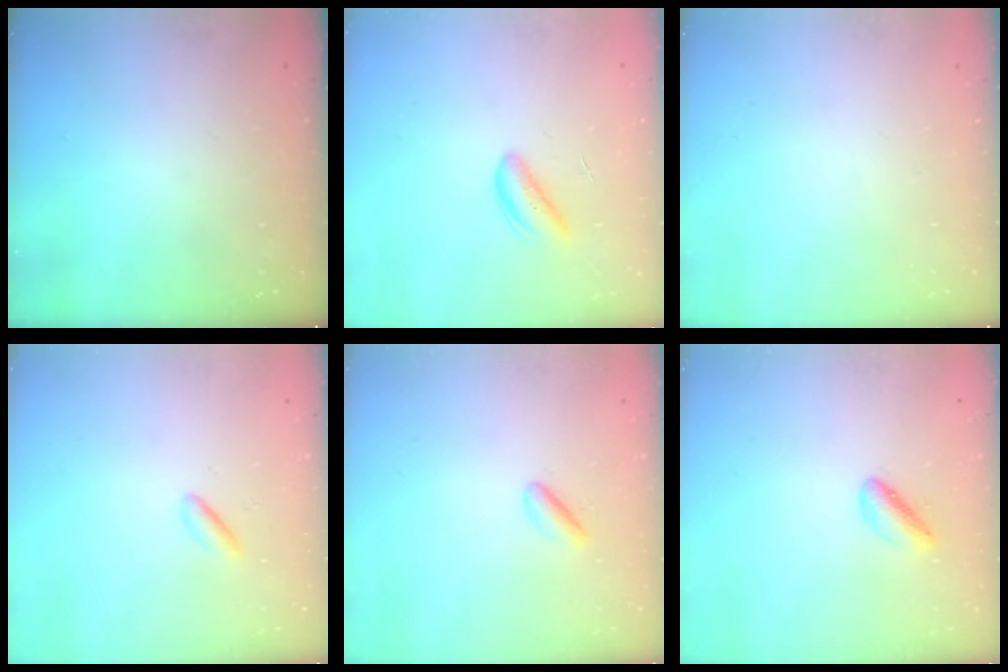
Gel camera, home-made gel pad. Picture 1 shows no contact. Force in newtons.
{"total": 2.9, "press": 2.9, "slide": 0.5}
{"total": 0.0}
{"total": 1.4, "press": 1.2, "slide": 0.7}
{"total": 2.6, "press": 2.5, "slide": 0.8}
{"total": 3.5, "press": 3.4, "slide": 0.9}